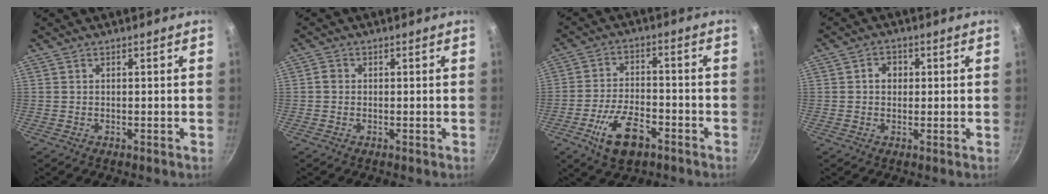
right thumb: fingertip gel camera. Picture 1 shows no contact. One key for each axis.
{"total": 1.4, "fx": -0.1, "fy": 1.2, "fz": 0.7, "tx": -0.011, "ty": 0.006, "tz": -0.004}
{"total": 11.1, "fx": -5.6, "fy": 5.4, "fz": 7.9, "tx": -0.139, "ty": 0.027, "tz": -0.099}
{"total": 3.0, "fx": 0.4, "fy": 2.6, "fz": 1.6, "tx": -0.008, "ty": 0.005, "tz": 0.002}